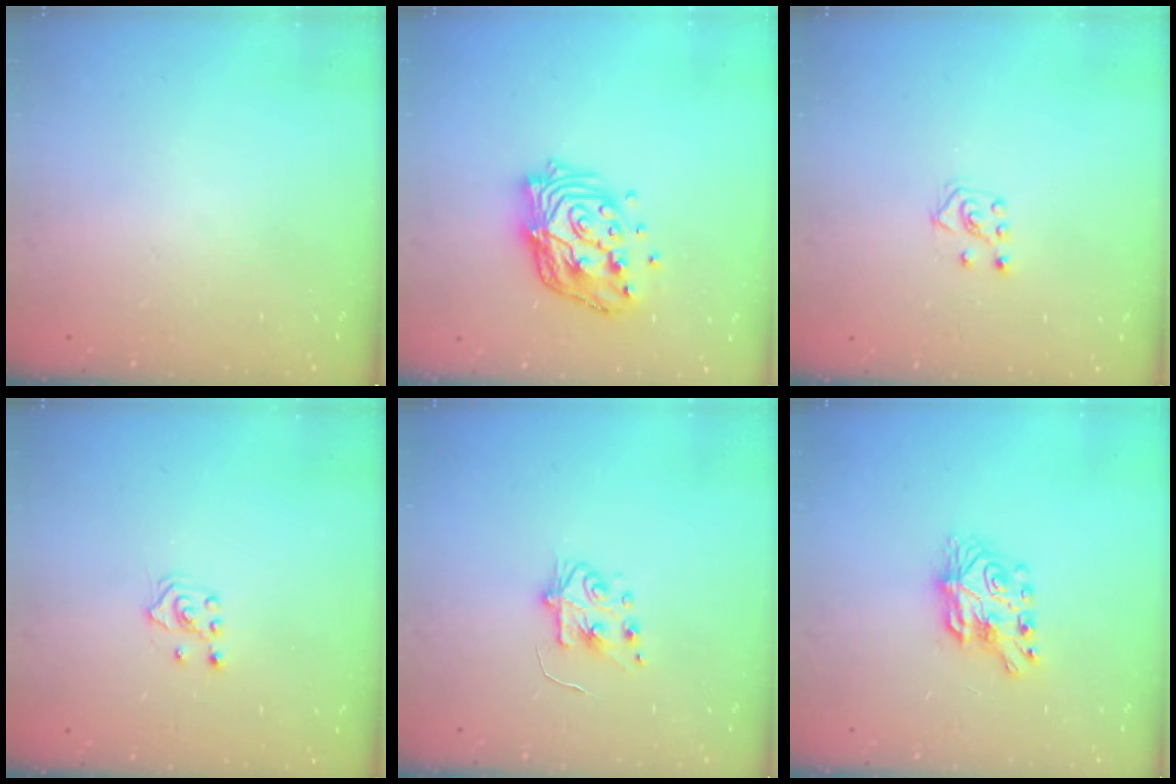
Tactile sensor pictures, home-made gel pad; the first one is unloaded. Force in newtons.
{"total": 14.8, "press": 14.7, "slide": 1.5}
{"total": 4.6, "press": 4.5, "slide": 0.8}
{"total": 3.2, "press": 3.1, "slide": 1.0}
{"total": 5.8, "press": 5.8, "slide": 0.6}
{"total": 7.7, "press": 7.6, "slide": 0.7}